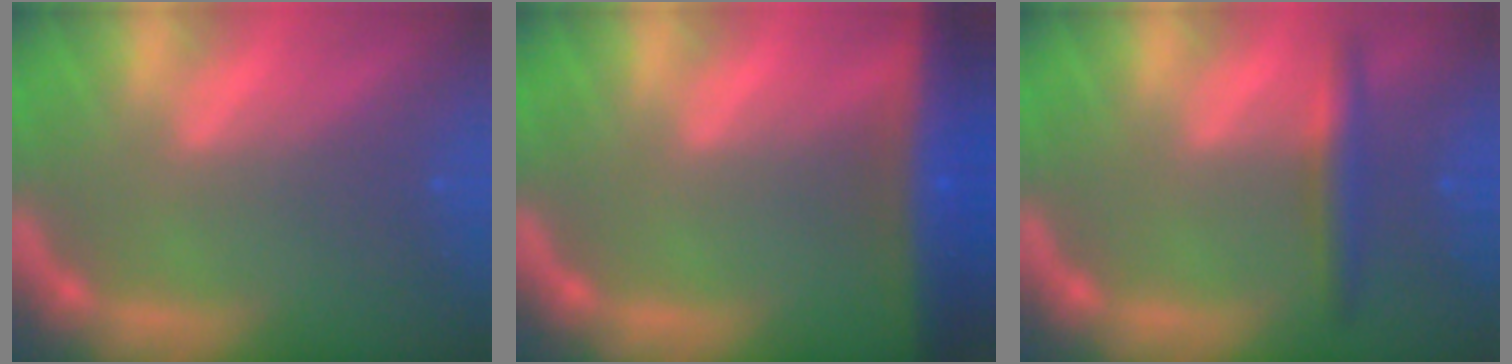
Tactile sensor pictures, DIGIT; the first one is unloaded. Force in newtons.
{"total": 10.0}
{"total": 3.0}